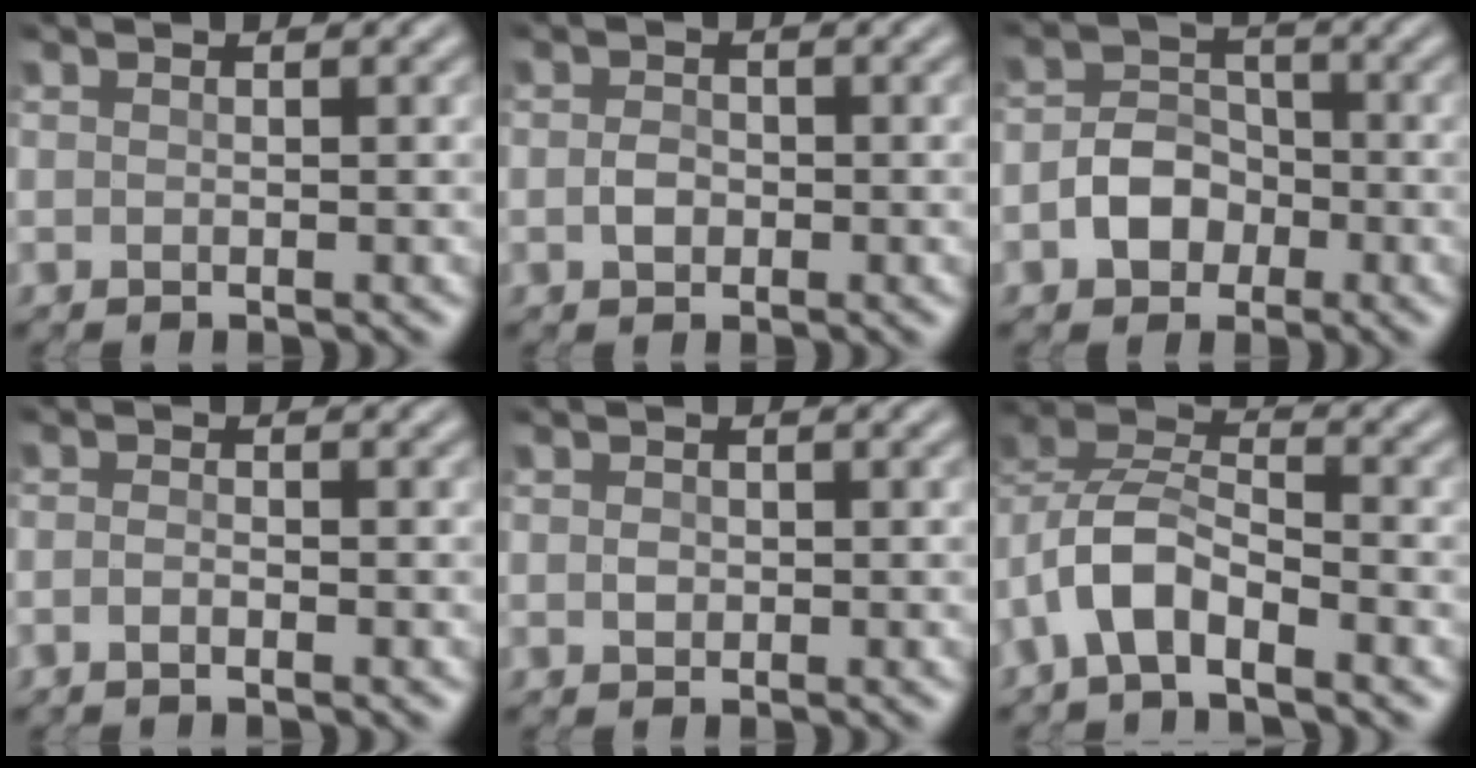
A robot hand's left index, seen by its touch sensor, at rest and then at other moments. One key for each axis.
{"total": 1.3, "fx": -0.3, "fy": 0.9, "fz": 0.9, "tx": -0.018, "ty": 0.003, "tz": -0.010}
{"total": 3.7, "fx": -1.4, "fy": 2.8, "fz": 2.1, "tx": -0.034, "ty": 0.006, "tz": -0.027}
{"total": 0.9, "fx": -0.6, "fy": 0.0, "fz": 0.6, "tx": -0.020, "ty": 0.005, "tz": -0.011}
{"total": 1.3, "fx": 0.2, "fy": 1.1, "fz": 0.7, "tx": -0.001, "ty": 0.008, "tz": -0.006}
{"total": 4.8, "fx": -2.6, "fy": 2.0, "fz": 3.5, "tx": -0.070, "ty": 0.014, "tz": -0.056}